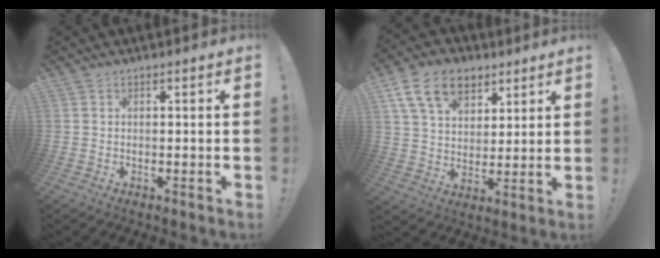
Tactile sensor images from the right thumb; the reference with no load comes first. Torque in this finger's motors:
{"motor_torque": [-0.23, 0.60, 0.36, -0.09, 0.31]}